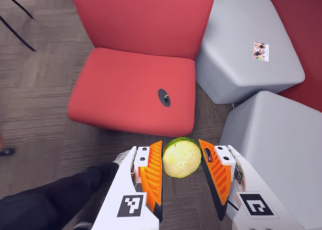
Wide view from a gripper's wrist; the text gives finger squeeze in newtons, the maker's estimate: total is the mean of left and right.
{"total": 8.1, "left": 8.4, "right": 7.8}